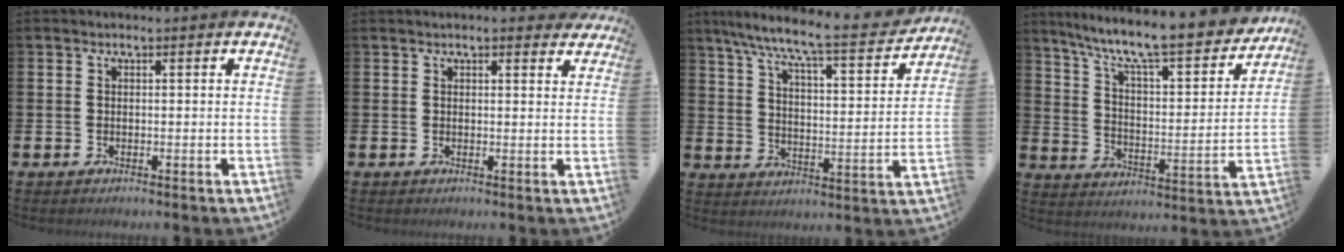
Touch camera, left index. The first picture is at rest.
{"total": 1.8, "force": [1.8, 0.2, 0.2], "torque": [-0.004, -0.004, 0.032]}
{"total": 8.8, "force": [8.0, 0.6, 3.8], "torque": [-0.099, -0.057, 0.129]}
{"total": 10.3, "force": [9.1, 1.5, 4.6], "torque": [-0.112, -0.070, 0.148]}